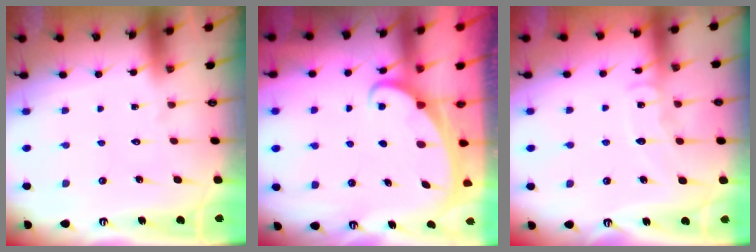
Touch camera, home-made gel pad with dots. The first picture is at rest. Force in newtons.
{"total": 1.9, "press": 1.9, "slide": 0.1}
{"total": 7.3, "press": 7.2, "slide": 0.6}